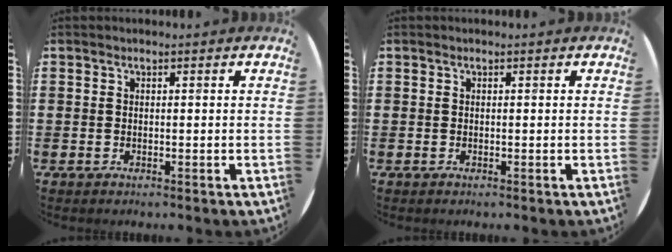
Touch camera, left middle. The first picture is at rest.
{"total": 0.0}